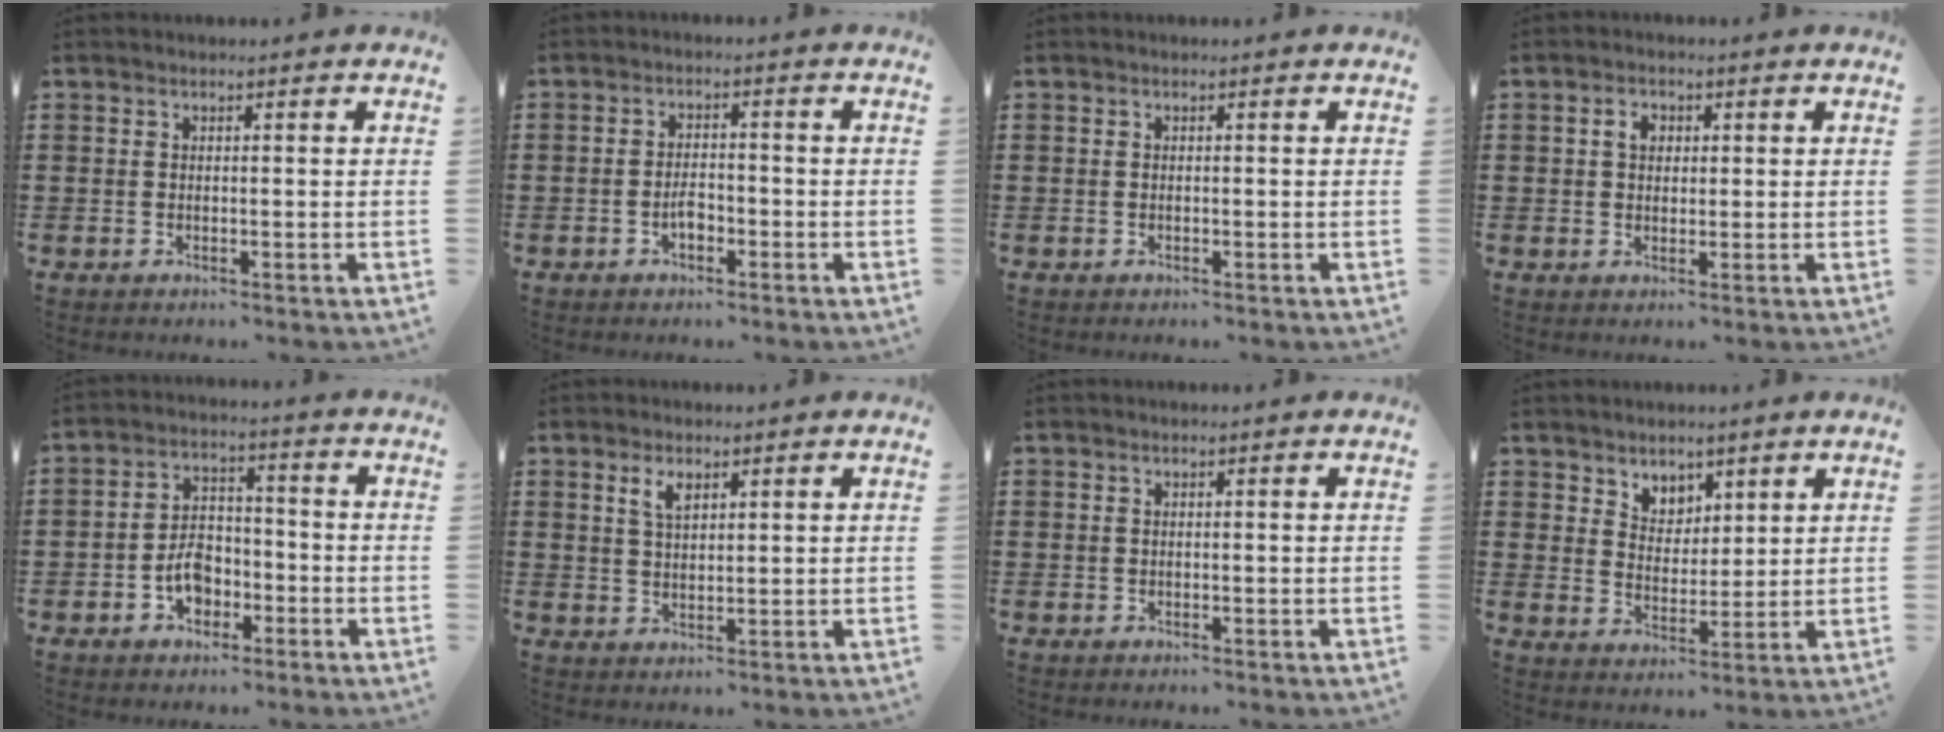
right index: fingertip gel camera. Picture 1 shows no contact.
{"total": 2.6, "force": [-1.2, 1.2, 2.0], "torque": [-0.040, 0.004, -0.022]}
{"total": 0.0}
{"total": 2.5, "force": [0.5, 1.9, 1.6], "torque": [-0.037, 0.011, 0.008]}
{"total": 5.6, "force": [-2.4, 3.8, 3.4], "torque": [-0.058, 0.008, -0.046]}
{"total": 2.8, "force": [1.7, 1.2, 1.9], "torque": [-0.041, 0.004, 0.030]}
{"total": 0.0}
{"total": 4.5, "force": [3.4, 2.9, 0.0], "torque": [-0.020, 0.001, 0.063]}